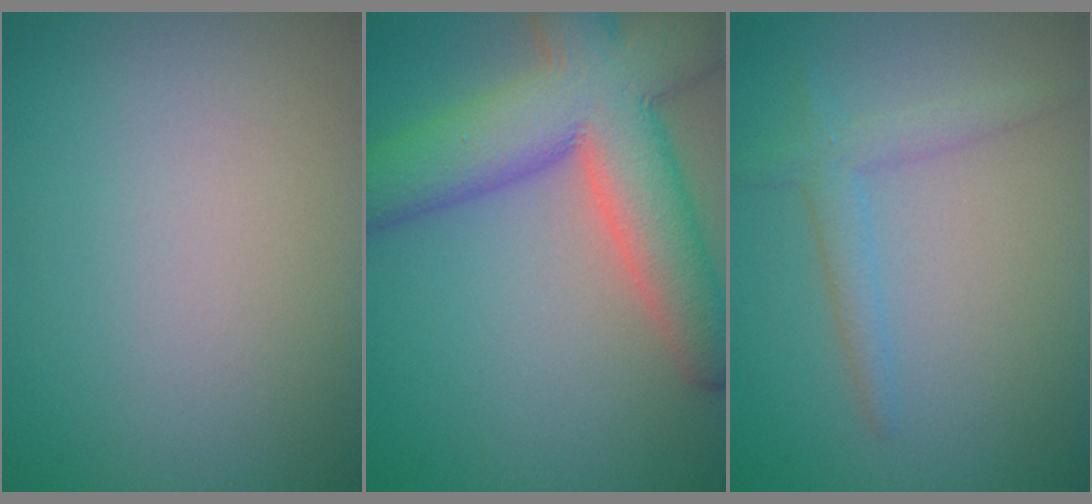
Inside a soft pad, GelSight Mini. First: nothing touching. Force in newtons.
{"total": 11.1, "press": 11.1, "slide": 0.7}
{"total": 1.3, "press": 1.3, "slide": 0.1}